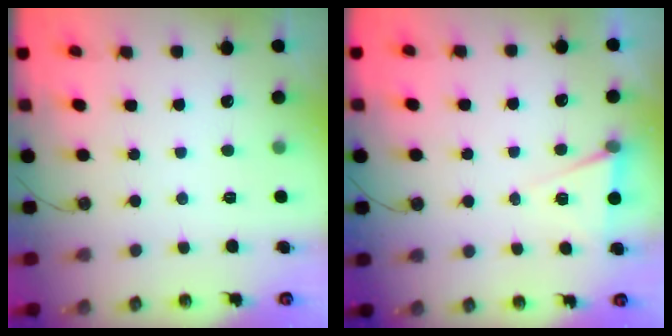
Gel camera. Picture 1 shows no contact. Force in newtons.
{"total": 6.1, "press": 4.1, "slide": 4.5}